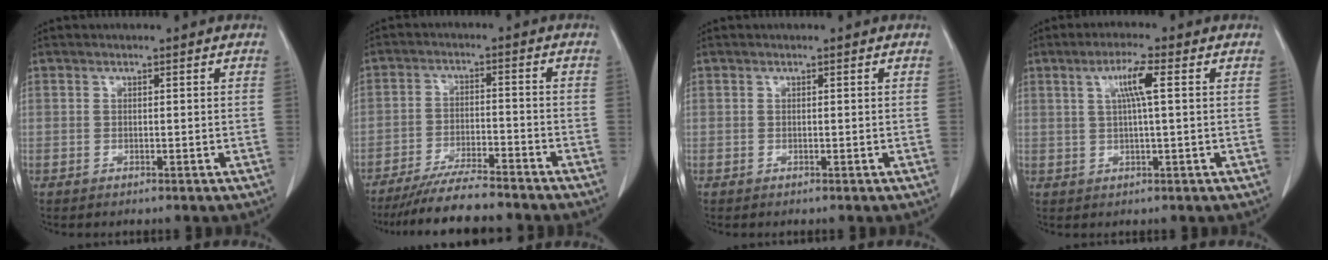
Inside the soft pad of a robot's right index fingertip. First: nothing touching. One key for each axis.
{"total": 10.1, "fx": -9.1, "fy": 1.0, "fz": 4.2, "tx": -0.066, "ty": -0.017, "tz": -0.148}
{"total": 0.0}
{"total": 4.7, "fx": 1.3, "fy": -0.1, "fz": 4.6, "tx": -0.085, "ty": 0.006, "tz": 0.025}